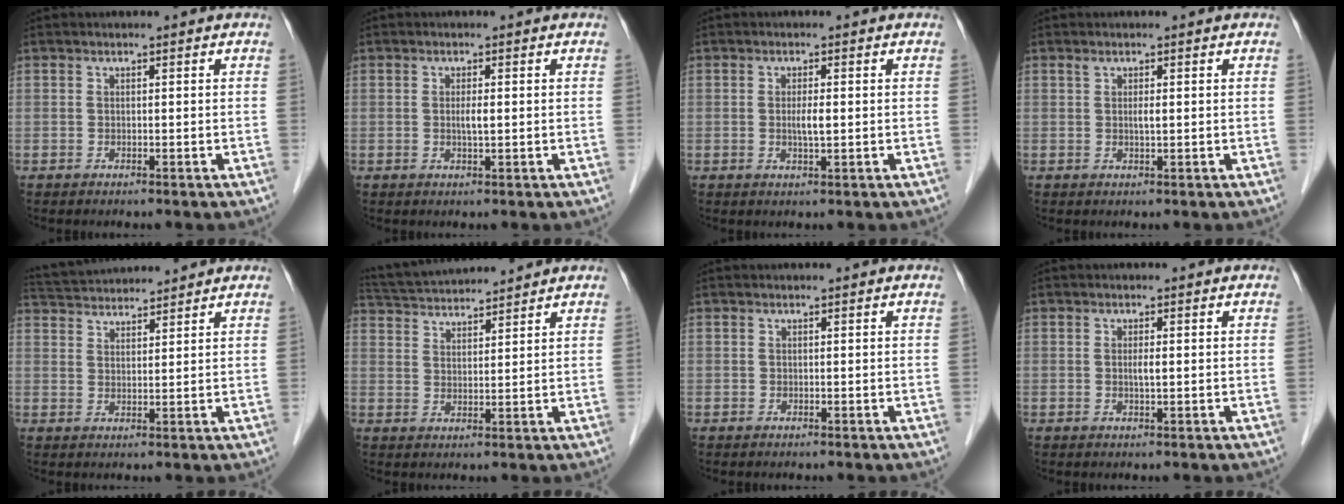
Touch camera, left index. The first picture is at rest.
{"total": 1.8, "force": [-0.1, 0.2, 1.7], "torque": [-0.035, -0.001, 0.000]}
{"total": 2.3, "force": [-0.1, 0.3, 2.3], "torque": [-0.046, -0.002, -0.001]}
{"total": 1.2, "force": [0.2, 0.2, 1.1], "torque": [-0.023, 0.003, 0.005]}
{"total": 8.4, "force": [8.2, 0.5, 1.9], "torque": [-0.043, 0.032, 0.136]}
{"total": 9.2, "force": [8.9, 0.2, 2.4], "torque": [-0.055, 0.028, 0.151]}
{"total": 0.0}
{"total": 1.4, "force": [0.0, 0.2, 1.4], "torque": [-0.027, -0.001, 0.000]}